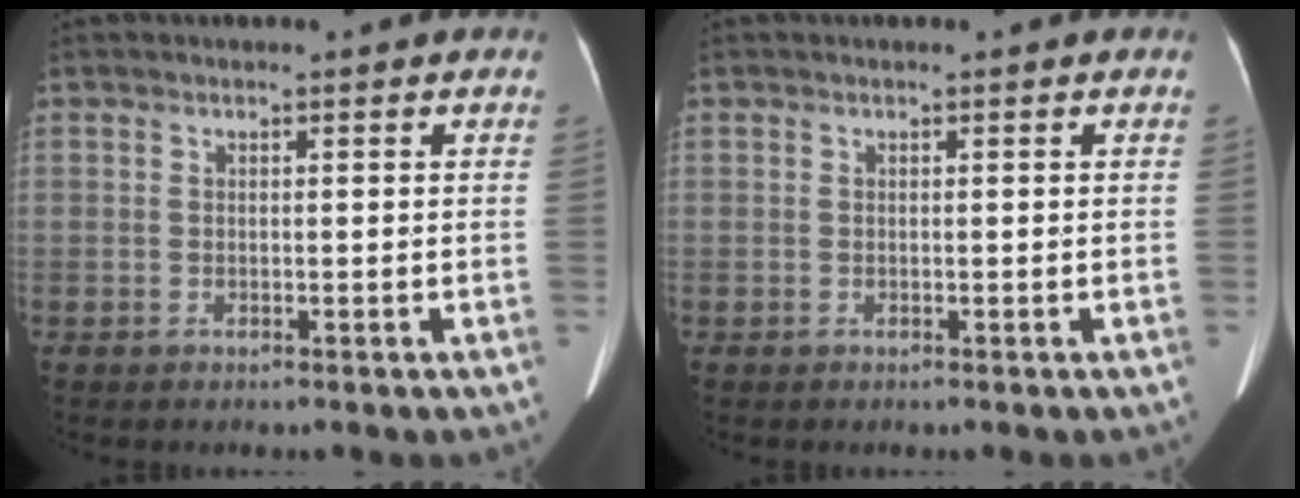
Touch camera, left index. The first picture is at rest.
{"total": 0.0}